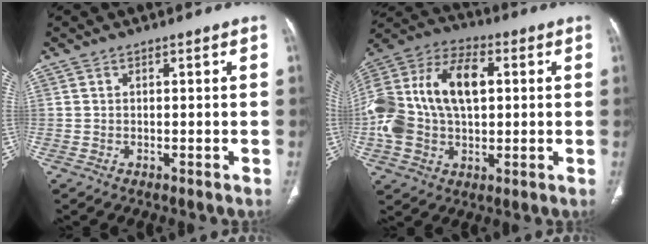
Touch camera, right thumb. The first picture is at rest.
{"total": 23.0, "force": [2.5, 14.5, 17.7], "torque": [-0.371, 0.028, 0.042]}